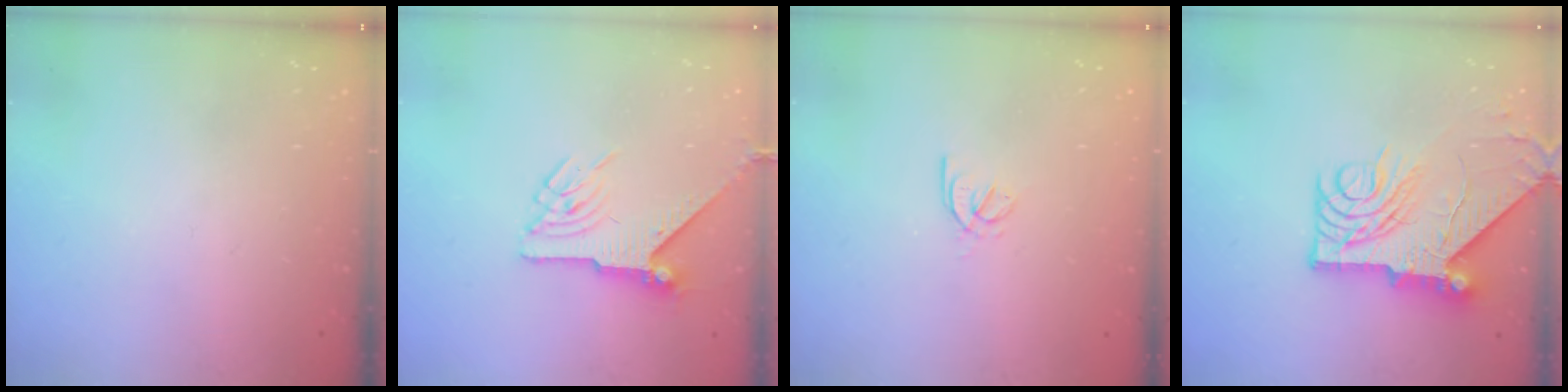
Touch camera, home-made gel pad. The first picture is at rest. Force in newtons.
{"total": 6.7, "press": 6.7, "slide": 0.1}
{"total": 2.9, "press": 2.8, "slide": 0.8}
{"total": 13.5, "press": 13.4, "slide": 1.7}